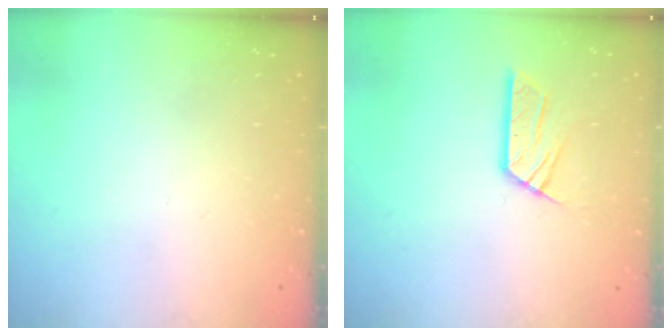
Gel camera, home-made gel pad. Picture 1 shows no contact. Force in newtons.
{"total": 8.2, "press": 8.2, "slide": 0.6}